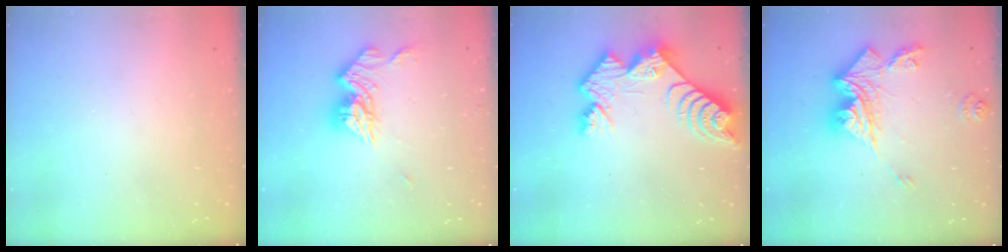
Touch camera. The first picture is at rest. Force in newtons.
{"total": 12.5, "press": 12.5, "slide": 1.2}
{"total": 12.7, "press": 12.7, "slide": 1.1}
{"total": 15.6, "press": 15.5, "slide": 1.8}